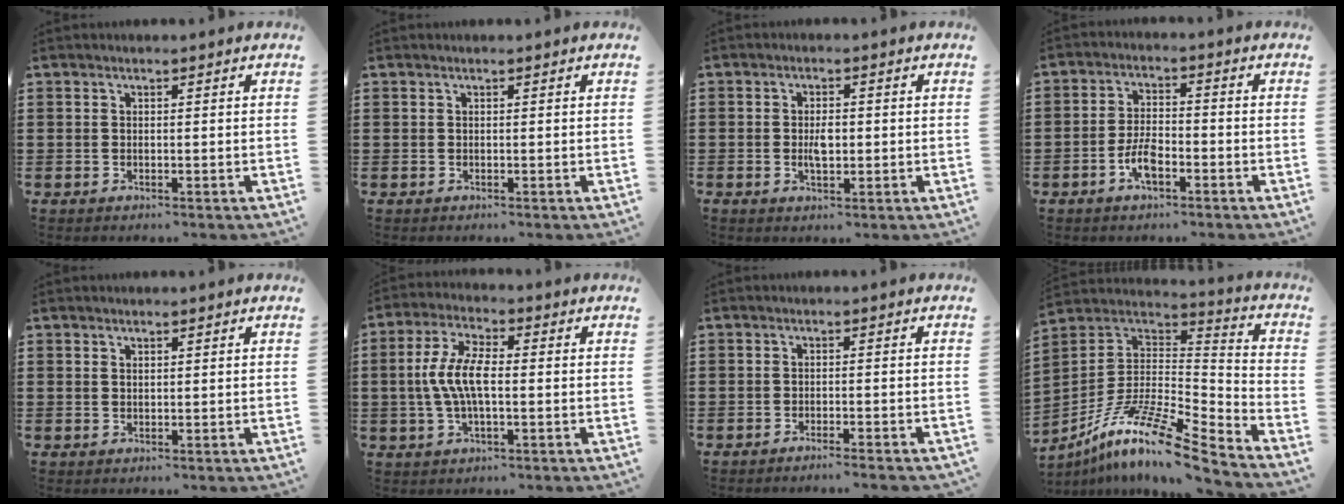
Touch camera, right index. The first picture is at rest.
{"total": 0.0}
{"total": 2.9, "force": [-0.3, 1.4, 2.5], "torque": [-0.048, 0.002, -0.005]}
{"total": 5.0, "force": [-2.3, 2.2, 3.9], "torque": [-0.093, -0.001, -0.049]}
{"total": 0.7, "force": [0.5, 0.4, 0.4], "torque": [-0.010, 0.002, 0.009]}
{"total": 7.4, "force": [-0.4, 2.8, 6.8], "torque": [-0.158, -0.005, -0.016]}
{"total": 1.8, "force": [-1.6, -0.3, 0.6], "torque": [-0.010, 0.001, -0.031]}
{"total": 13.0, "force": [-8.9, 2.2, 9.3], "torque": [-0.193, 0.000, -0.176]}